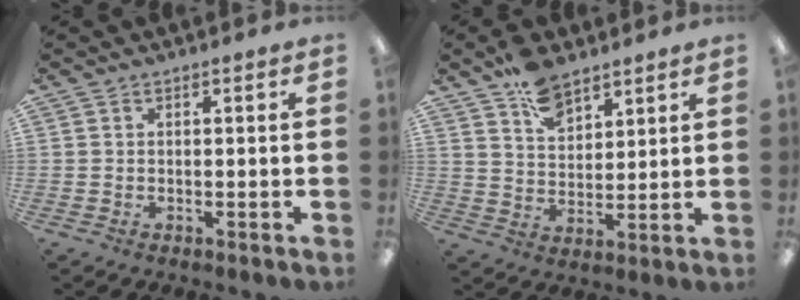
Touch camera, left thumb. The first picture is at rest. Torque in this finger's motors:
{"motor_torque": [1.16, 0.59, 0.94, -0.76, 0.00]}